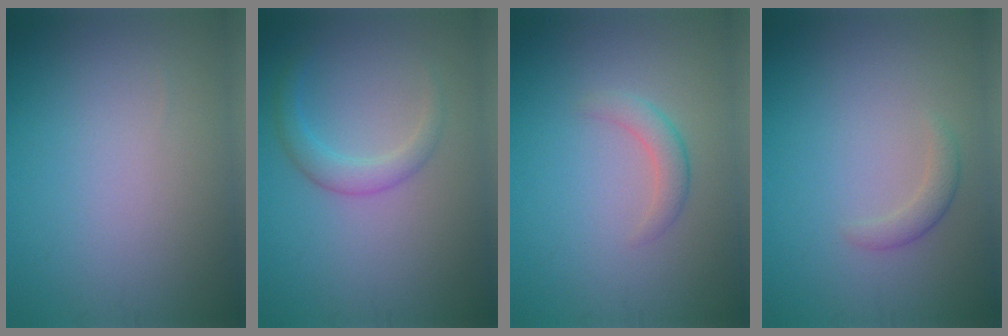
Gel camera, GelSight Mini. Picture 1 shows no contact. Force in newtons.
{"total": 2.3, "press": 2.3, "slide": 0.1}
{"total": 1.8, "press": 1.8, "slide": 0.2}
{"total": 1.4, "press": 1.4, "slide": 0.1}